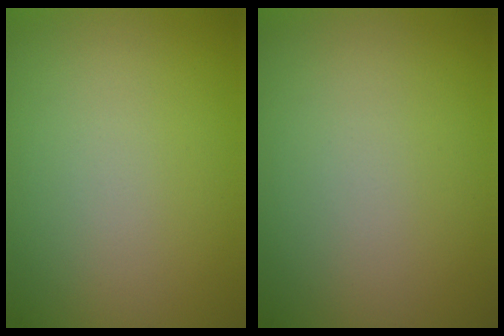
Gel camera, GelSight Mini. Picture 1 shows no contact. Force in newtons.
{"total": 0.0}